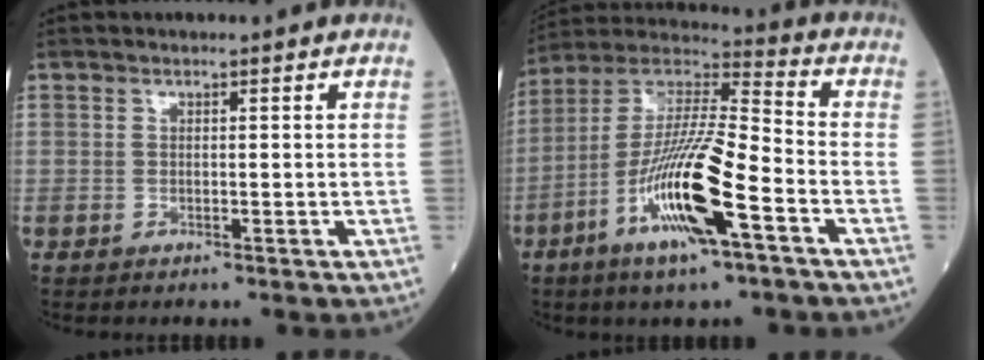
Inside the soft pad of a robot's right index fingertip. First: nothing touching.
{"total": 17.1, "force": [-6.7, 1.9, 15.6], "torque": [-0.311, -0.011, -0.127]}